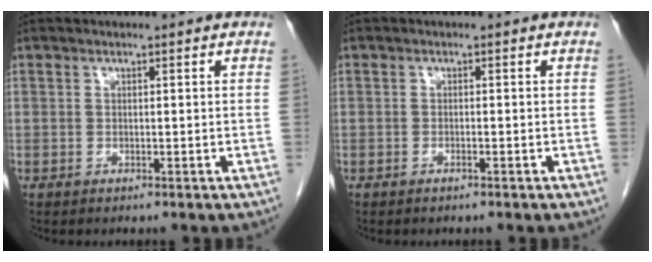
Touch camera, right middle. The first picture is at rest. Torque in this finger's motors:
{"motor_torque": [-0.05, 0.16, -0.02, -0.01]}